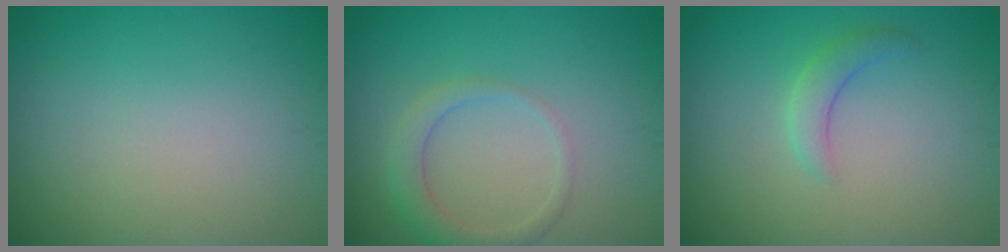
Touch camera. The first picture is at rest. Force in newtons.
{"total": 2.4, "press": 2.4, "slide": 0.2}
{"total": 1.8, "press": 1.8, "slide": 0.1}